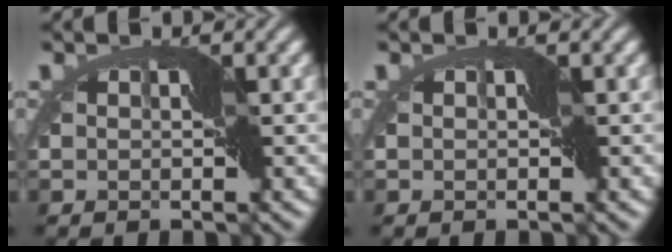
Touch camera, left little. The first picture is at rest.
{"total": 0.0}